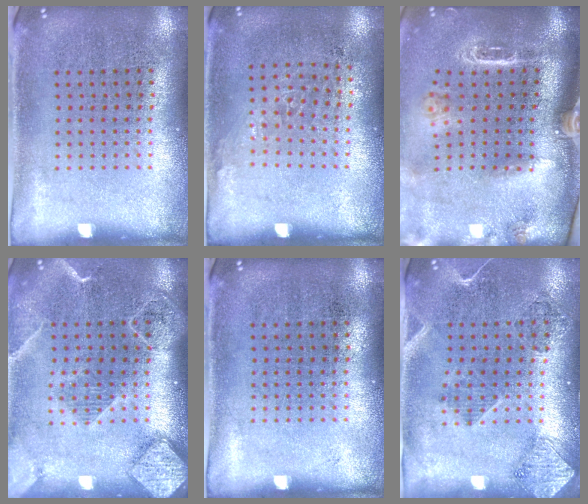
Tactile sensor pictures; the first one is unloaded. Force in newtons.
{"total": 1.0, "press": 0.8, "slide": 0.6}
{"total": 2.5, "press": 2.0, "slide": 1.6}
{"total": 2.0, "press": 1.8, "slide": 0.8}
{"total": 0.0}
{"total": 1.9, "press": 1.6, "slide": 0.9}